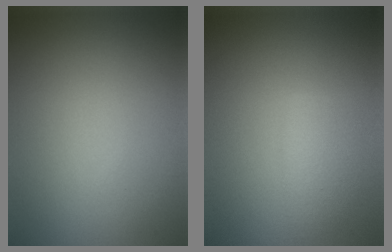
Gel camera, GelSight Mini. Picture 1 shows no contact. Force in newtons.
{"total": 1.9, "press": 1.9, "slide": 0.1}